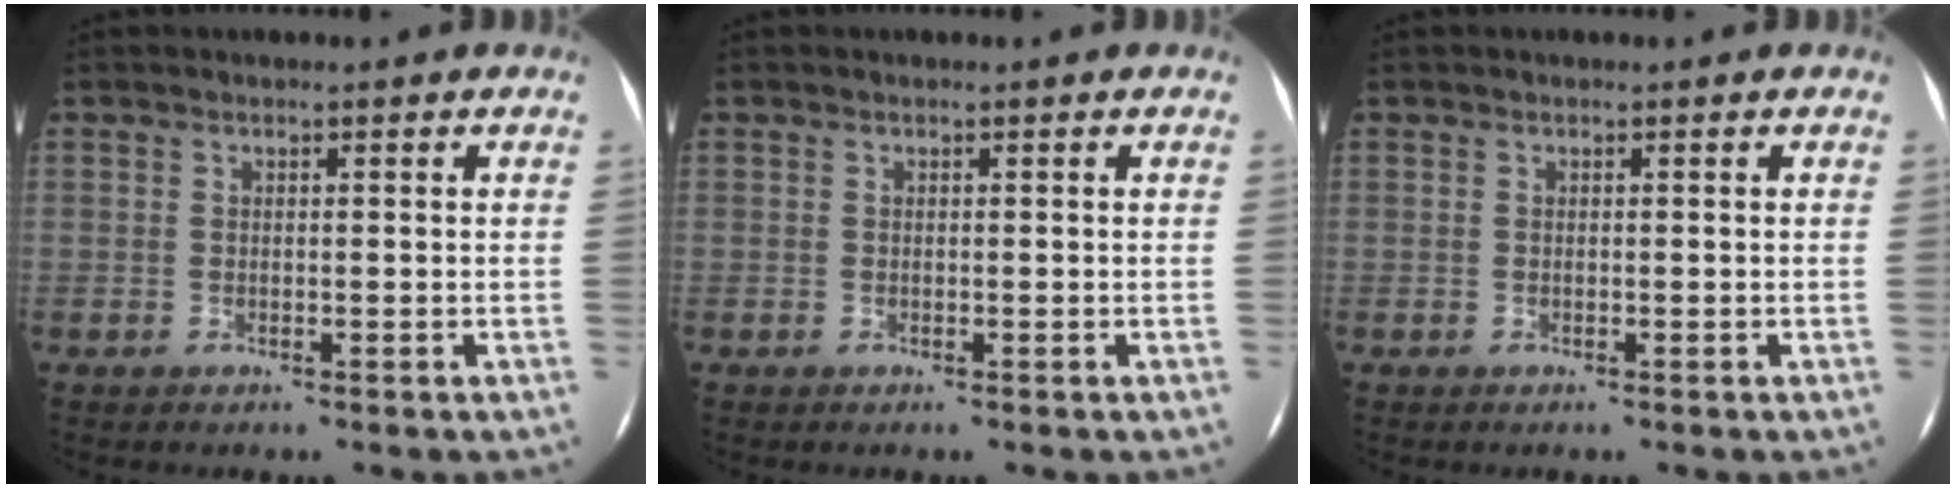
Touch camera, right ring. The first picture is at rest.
{"total": 0.0}
{"total": 0.0}